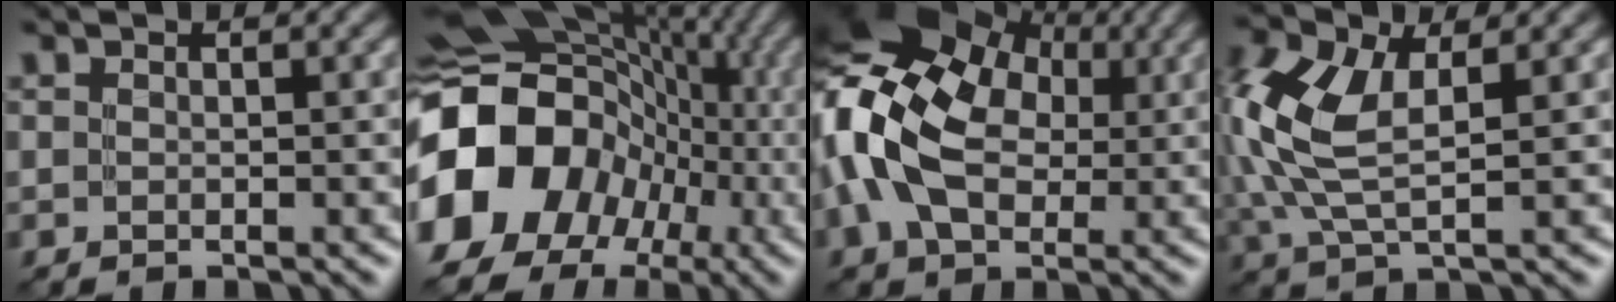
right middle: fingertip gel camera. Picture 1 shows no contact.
{"total": 15.5, "force": [-2.7, 12.9, 8.2], "torque": [-0.180, 0.001, -0.061]}
{"total": 14.1, "force": [1.5, 9.9, 9.9], "torque": [-0.210, 0.014, 0.012]}
{"total": 8.5, "force": [1.8, 4.4, 7.0], "torque": [-0.188, 0.006, 0.031]}